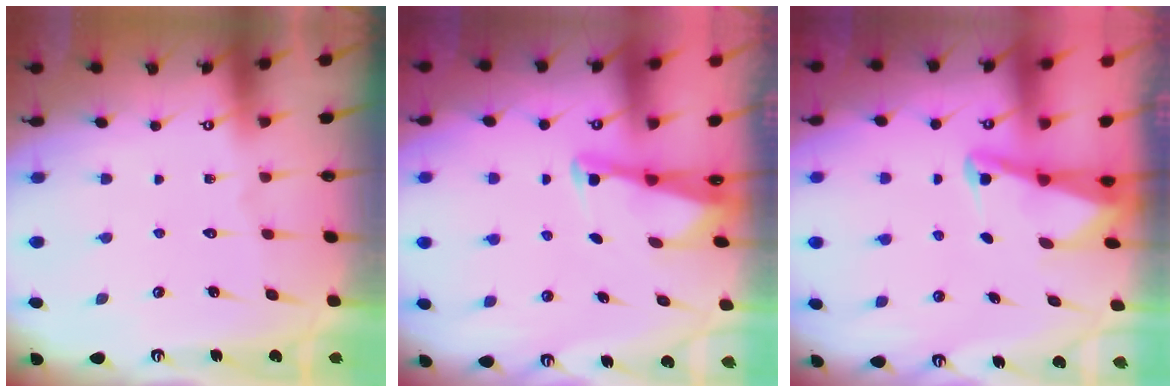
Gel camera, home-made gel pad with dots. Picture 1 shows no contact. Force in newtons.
{"total": 2.6, "press": 2.6, "slide": 0.3}
{"total": 2.5, "press": 2.4, "slide": 0.6}